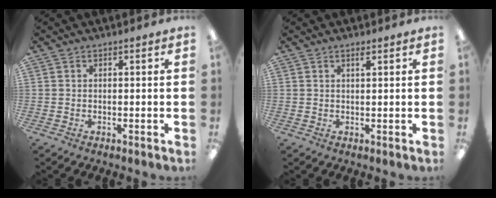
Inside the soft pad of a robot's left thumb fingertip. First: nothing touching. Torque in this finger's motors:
{"motor_torque": [-0.30, -0.18, -0.19, -0.19, 0.05]}